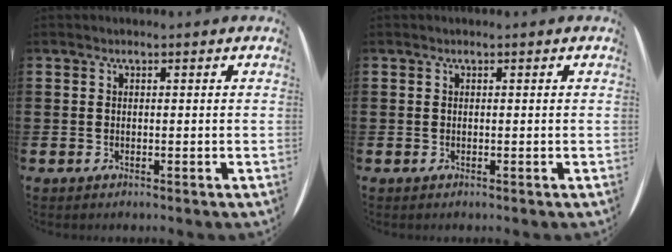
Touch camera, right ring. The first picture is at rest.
{"total": 0.0}